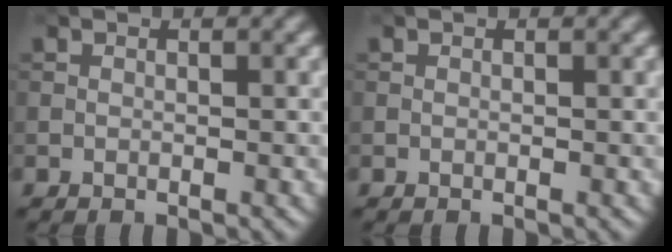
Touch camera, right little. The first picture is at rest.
{"total": 0.0}